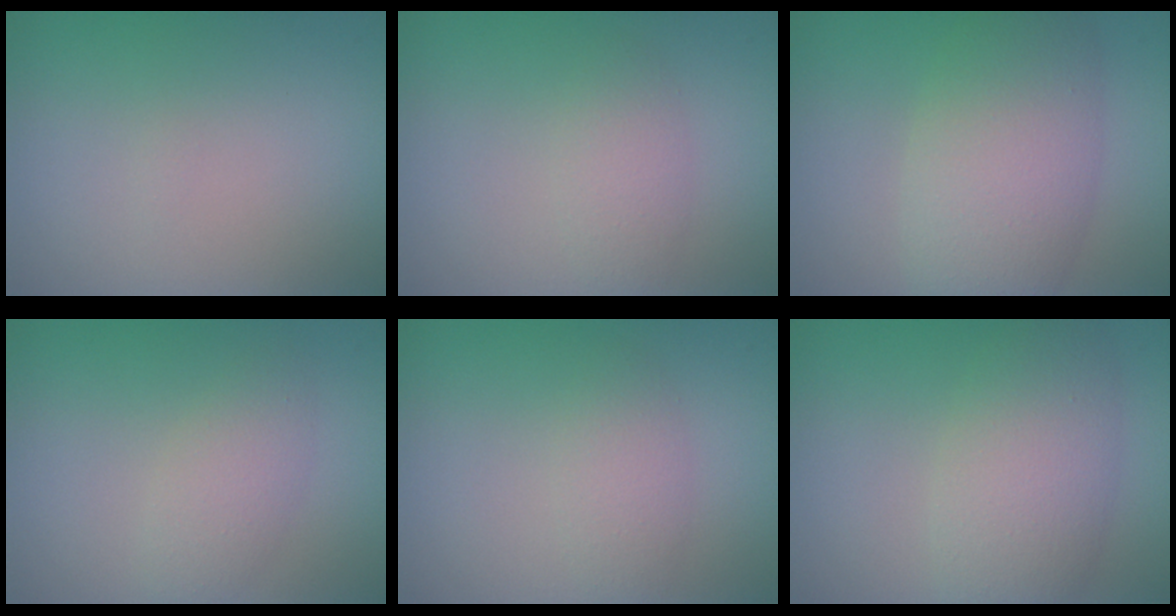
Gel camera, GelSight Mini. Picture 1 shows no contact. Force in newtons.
{"total": 1.8, "press": 1.8, "slide": 0.0}
{"total": 6.6, "press": 6.5, "slide": 0.4}
{"total": 2.1, "press": 2.1, "slide": 0.2}
{"total": 1.8, "press": 1.8, "slide": 0.0}
{"total": 5.0, "press": 5.0, "slide": 0.1}